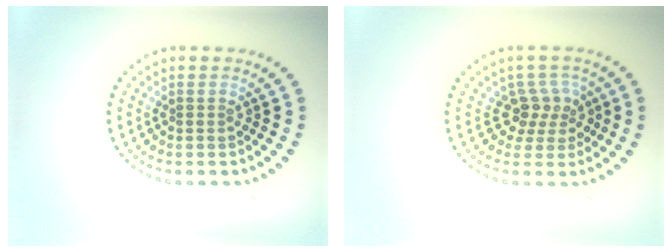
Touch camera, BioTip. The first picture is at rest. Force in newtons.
{"total": 2.7, "press": 2.0, "slide": 1.8}